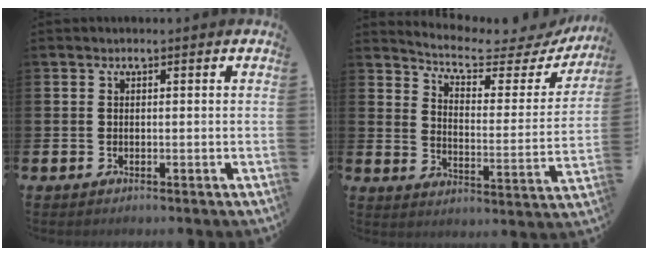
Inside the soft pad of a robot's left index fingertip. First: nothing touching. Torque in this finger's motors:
{"motor_torque": [1.02, -1.12, 0.29, 0.02]}